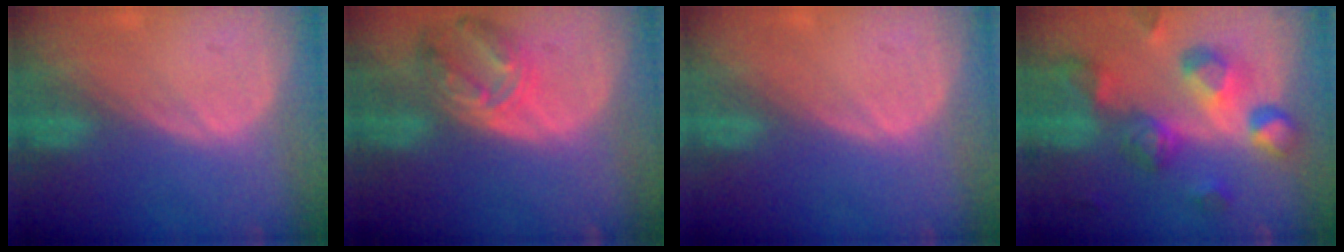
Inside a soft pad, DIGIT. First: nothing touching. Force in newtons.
{"total": 7.9, "press": 6.9, "slide": 3.9}
{"total": 0.0}
{"total": 11.1, "press": 10.0, "slide": 4.9}